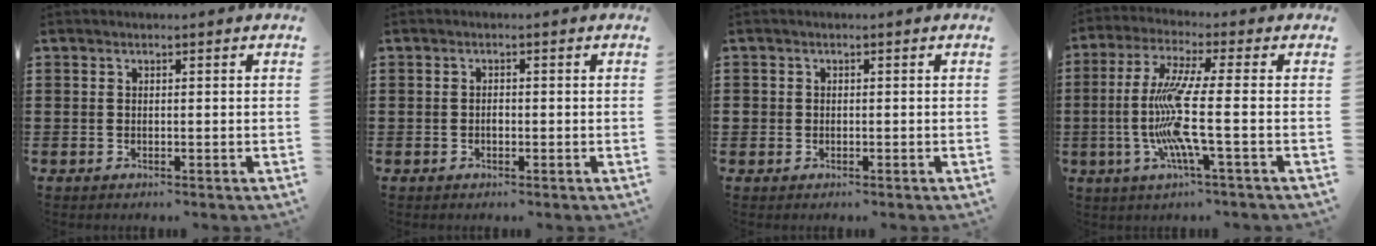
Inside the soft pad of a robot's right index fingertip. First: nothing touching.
{"total": 0.9, "force": [-0.3, 0.5, 0.7], "torque": [-0.014, -0.002, -0.005]}
{"total": 0.9, "force": [-0.1, 0.9, 0.2], "torque": [-0.006, 0.005, -0.004]}
{"total": 11.2, "force": [-2.2, 0.2, 11.0], "torque": [-0.245, -0.025, -0.056]}